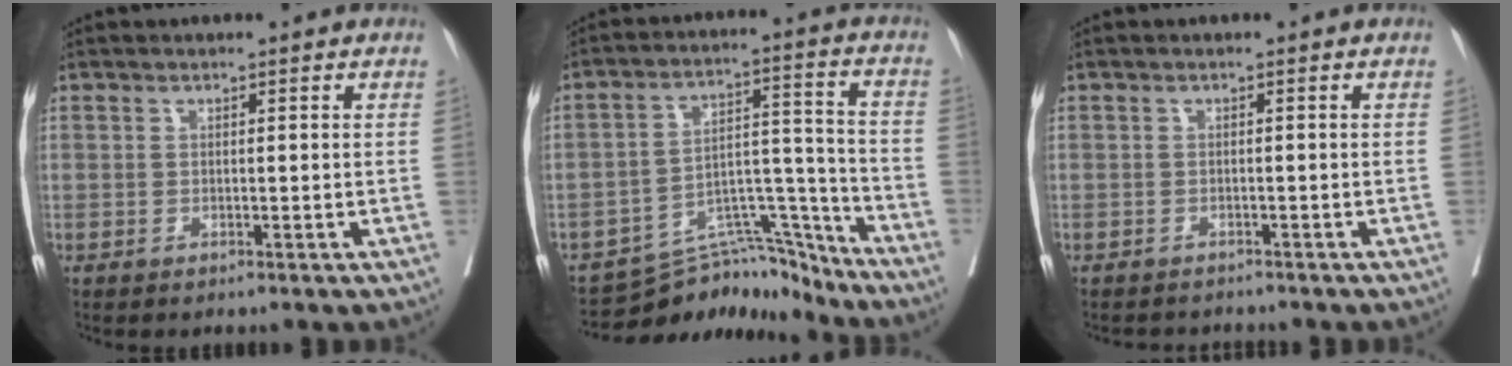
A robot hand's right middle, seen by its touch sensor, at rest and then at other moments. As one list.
[{"total": 12.6, "force": [-12.2, 2.8, 1.9], "torque": [-0.017, 0.047, -0.196]}, {"total": 2.5, "force": [-2.4, 0.5, 0.3], "torque": [-0.001, -0.005, -0.034]}]